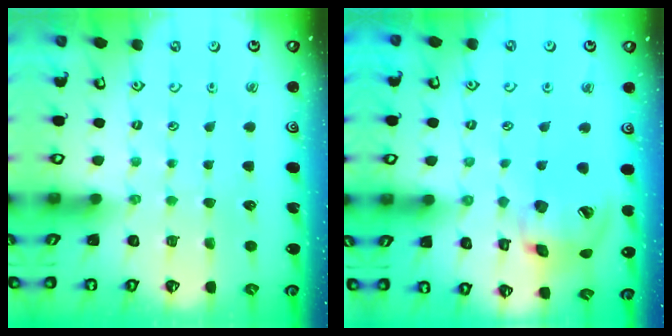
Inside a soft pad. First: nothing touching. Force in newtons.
{"total": 18.0, "press": 17.8, "slide": 2.8}